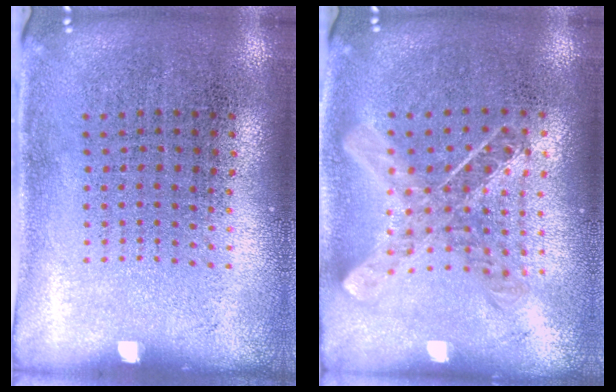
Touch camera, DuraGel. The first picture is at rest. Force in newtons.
{"total": 1.0, "press": 1.0, "slide": 0.1}